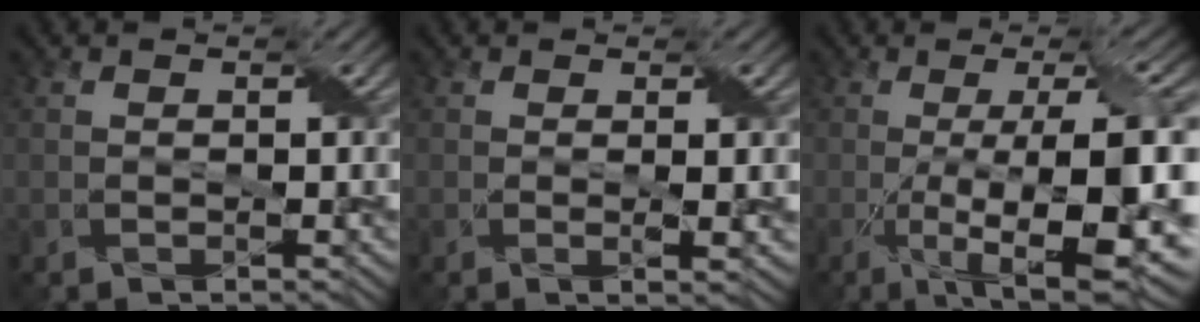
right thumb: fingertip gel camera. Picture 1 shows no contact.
{"total": 2.3, "force": [0.3, 0.2, 2.2], "torque": [-0.041, 0.001, 0.005]}
{"total": 15.5, "force": [-3.7, 3.5, 14.6], "torque": [-0.203, -0.001, -0.048]}